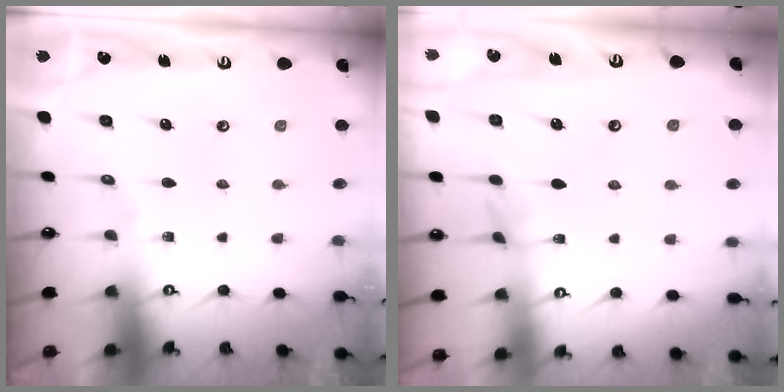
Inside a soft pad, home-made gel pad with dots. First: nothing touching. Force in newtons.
{"total": 1.1, "press": 0.9, "slide": 0.5}